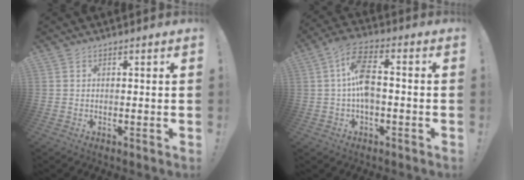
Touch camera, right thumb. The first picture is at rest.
{"total": 11.2, "force": [-0.3, 5.2, 9.9], "torque": [-0.202, 0.005, -0.007]}